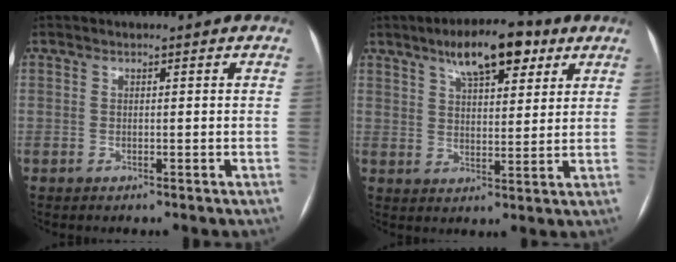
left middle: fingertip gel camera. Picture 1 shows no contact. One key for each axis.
{"total": 10.4, "fx": 6.3, "fy": 3.6, "fz": 7.5, "tx": -0.119, "ty": 0.017, "tz": 0.100}